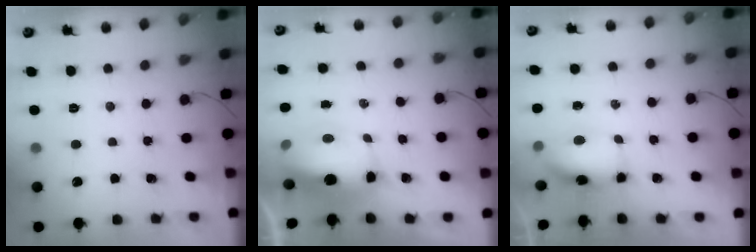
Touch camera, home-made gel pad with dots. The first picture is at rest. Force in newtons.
{"total": 11.2, "press": 10.9, "slide": 2.3}
{"total": 7.7, "press": 7.3, "slide": 2.5}